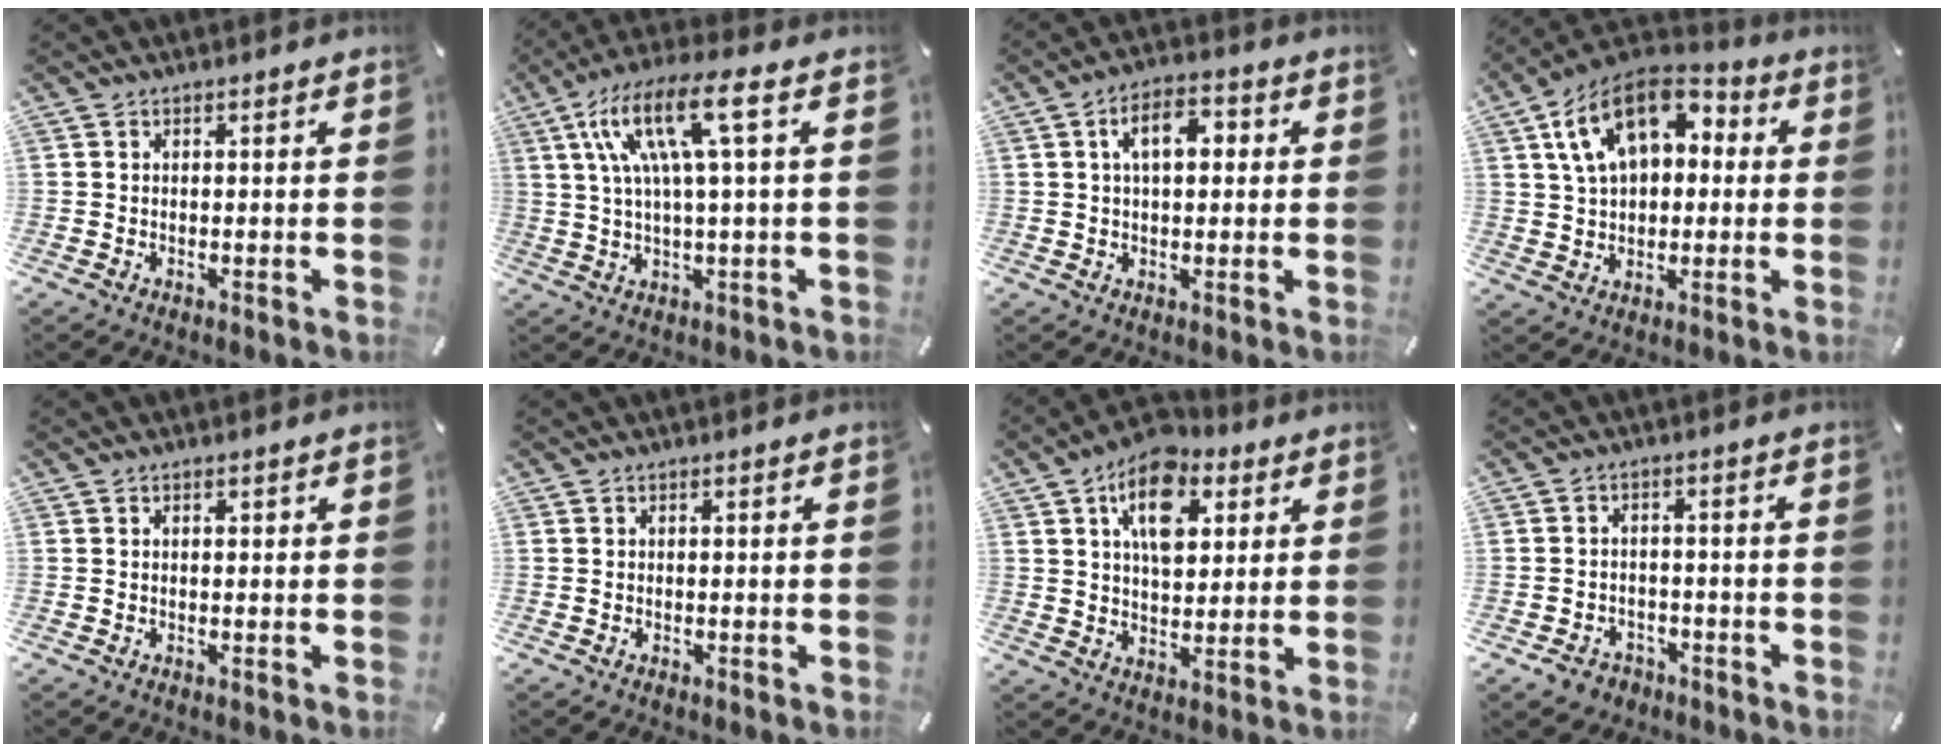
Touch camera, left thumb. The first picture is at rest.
{"total": 14.6, "force": [4.5, 3.0, 13.5], "torque": [-0.275, -0.004, 0.071]}
{"total": 7.5, "force": [1.5, 4.4, 5.8], "torque": [-0.093, 0.007, 0.020]}
{"total": 15.3, "force": [5.7, 10.4, 9.7], "torque": [-0.182, -0.008, 0.105]}
{"total": 0.5, "force": [0.1, 0.4, 0.3], "torque": [-0.006, 0.002, 0.002]}
{"total": 0.0}
{"total": 13.7, "force": [6.2, 8.7, 8.6], "torque": [-0.127, -0.016, 0.108]}
{"total": 4.4, "force": [-2.6, 3.3, 1.2], "torque": [-0.023, 0.013, -0.049]}